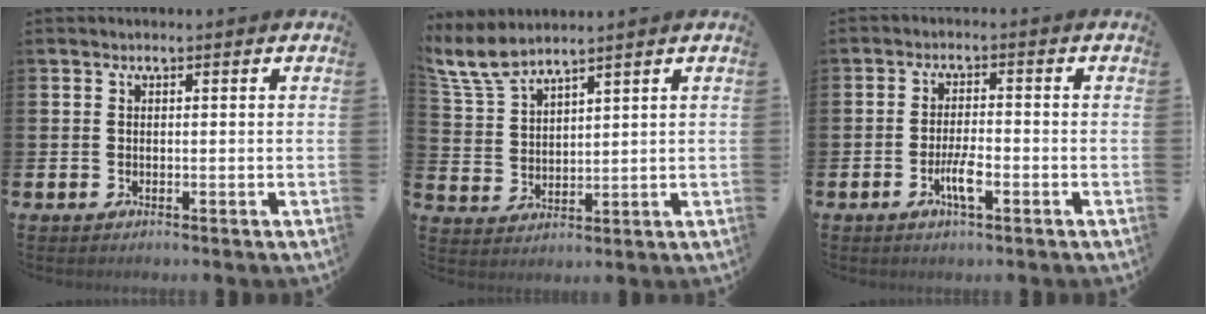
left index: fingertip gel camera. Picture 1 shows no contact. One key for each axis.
{"total": 6.1, "fx": 5.7, "fy": 0.9, "fz": 2.0, "tx": -0.062, "ty": -0.019, "tz": 0.105}
{"total": 3.6, "fx": -1.4, "fy": 0.9, "fz": 3.2, "tx": -0.063, "ty": 0.002, "tz": -0.029}